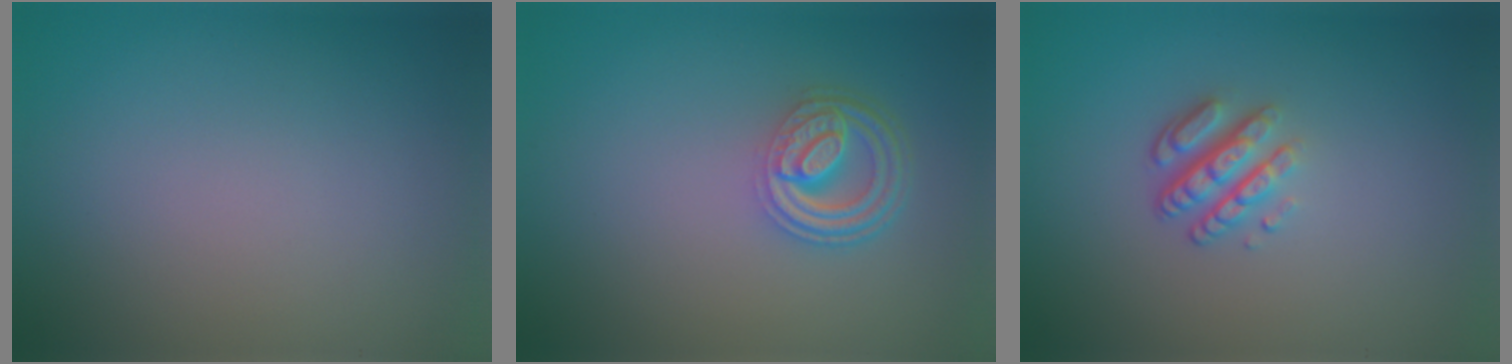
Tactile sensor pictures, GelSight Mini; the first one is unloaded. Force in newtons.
{"total": 4.6, "press": 3.5, "slide": 3.0}
{"total": 3.3, "press": 2.4, "slide": 2.3}